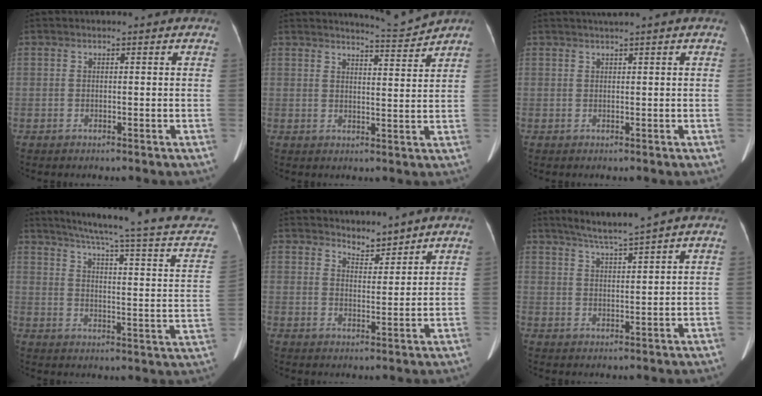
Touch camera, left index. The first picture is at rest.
{"total": 4.3, "force": [4.1, -1.3, -0.5], "torque": [-0.005, -0.026, 0.064]}
{"total": 1.6, "force": [1.3, -0.4, 0.9], "torque": [-0.012, 0.009, 0.026]}
{"total": 25.1, "force": [22.2, -0.4, 11.6], "torque": [-0.170, -0.063, 0.271]}
{"total": 3.3, "force": [3.1, 0.8, 0.2], "torque": [-0.006, 0.002, 0.055]}
{"total": 5.1, "force": [4.3, -1.5, 2.2], "torque": [-0.043, -0.007, 0.081]}